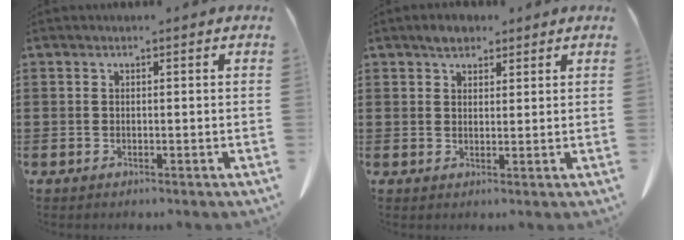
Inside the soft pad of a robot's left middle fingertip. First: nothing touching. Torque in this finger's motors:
{"motor_torque": [0.18, -0.08, 0.06, 0.02]}